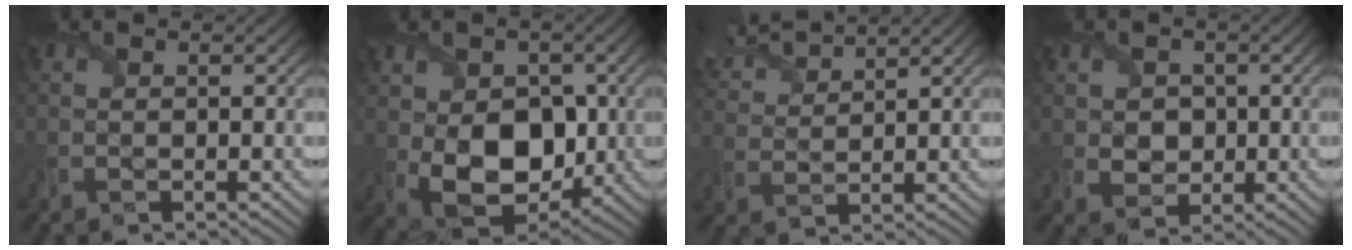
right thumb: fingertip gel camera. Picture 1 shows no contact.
{"total": 11.2, "force": [-0.7, 8.1, 7.8], "torque": [-0.142, -0.024, -0.004]}
{"total": 6.1, "force": [5.4, 1.1, 2.6], "torque": [-0.074, 0.020, 0.107]}
{"total": 3.5, "force": [0.4, 3.2, 1.4], "torque": [-0.046, -0.008, -0.002]}